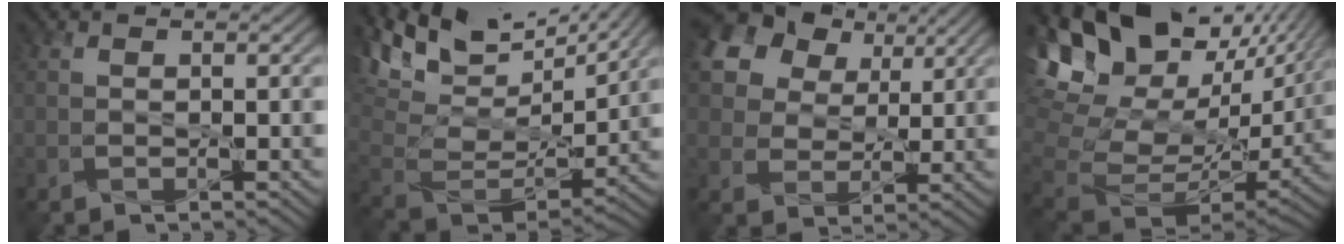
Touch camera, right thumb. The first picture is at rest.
{"total": 16.7, "force": [12.6, 6.6, 8.9], "torque": [-0.220, 0.040, 0.192]}
{"total": 16.6, "force": [9.3, 11.7, 7.3], "torque": [-0.214, 0.055, 0.185]}
{"total": 17.3, "force": [10.1, 9.8, 10.1], "torque": [-0.192, 0.014, 0.197]}